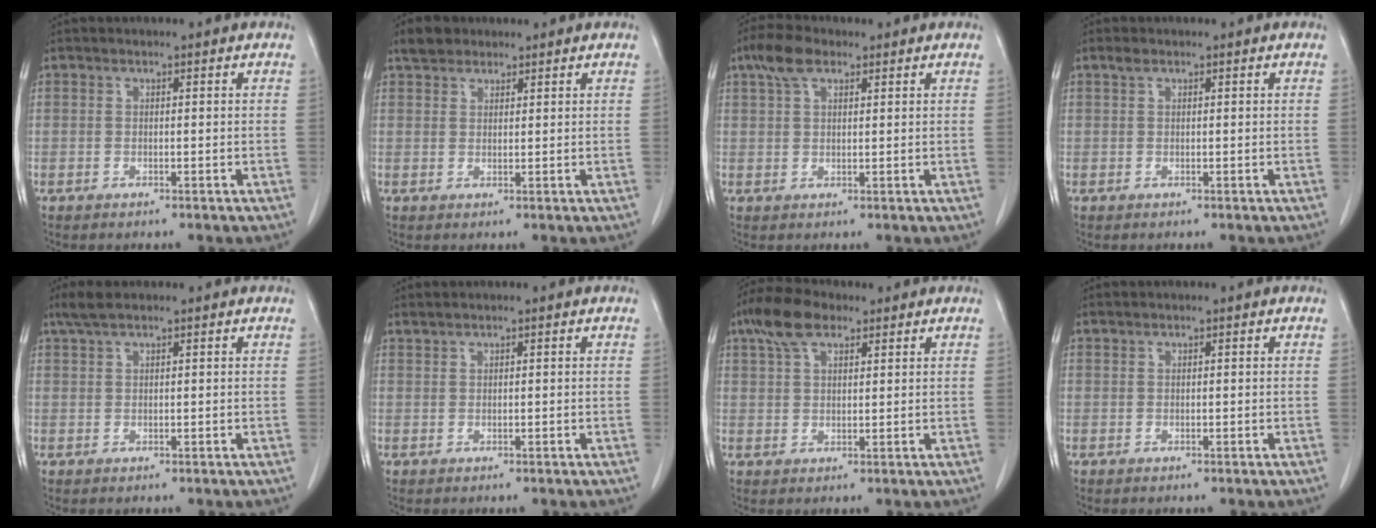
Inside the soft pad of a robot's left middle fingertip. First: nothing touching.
{"total": 2.9, "force": [2.3, 1.7, 0.7], "torque": [-0.018, 0.013, 0.040]}
{"total": 4.6, "force": [2.8, 2.1, 3.1], "torque": [-0.070, 0.019, 0.056]}
{"total": 0.8, "force": [0.5, 0.3, 0.5], "torque": [-0.012, 0.011, 0.011]}
{"total": 2.7, "force": [2.0, 0.5, 1.7], "torque": [-0.041, 0.014, 0.043]}
{"total": 0.7, "force": [0.6, -0.1, 0.1], "torque": [-0.005, 0.005, 0.017]}
{"total": 6.6, "force": [4.2, 2.9, 4.2], "torque": [-0.090, 0.024, 0.080]}
{"total": 0.0}